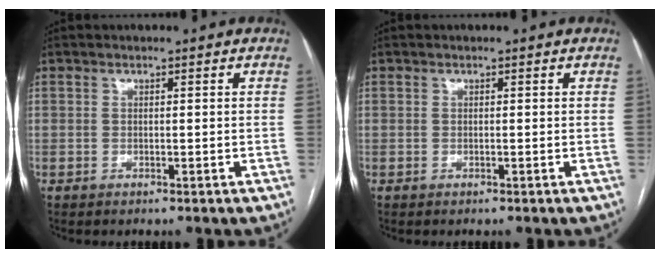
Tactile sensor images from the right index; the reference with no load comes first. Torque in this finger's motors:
{"motor_torque": [0.11, 0.06, 0.02, 0.00]}